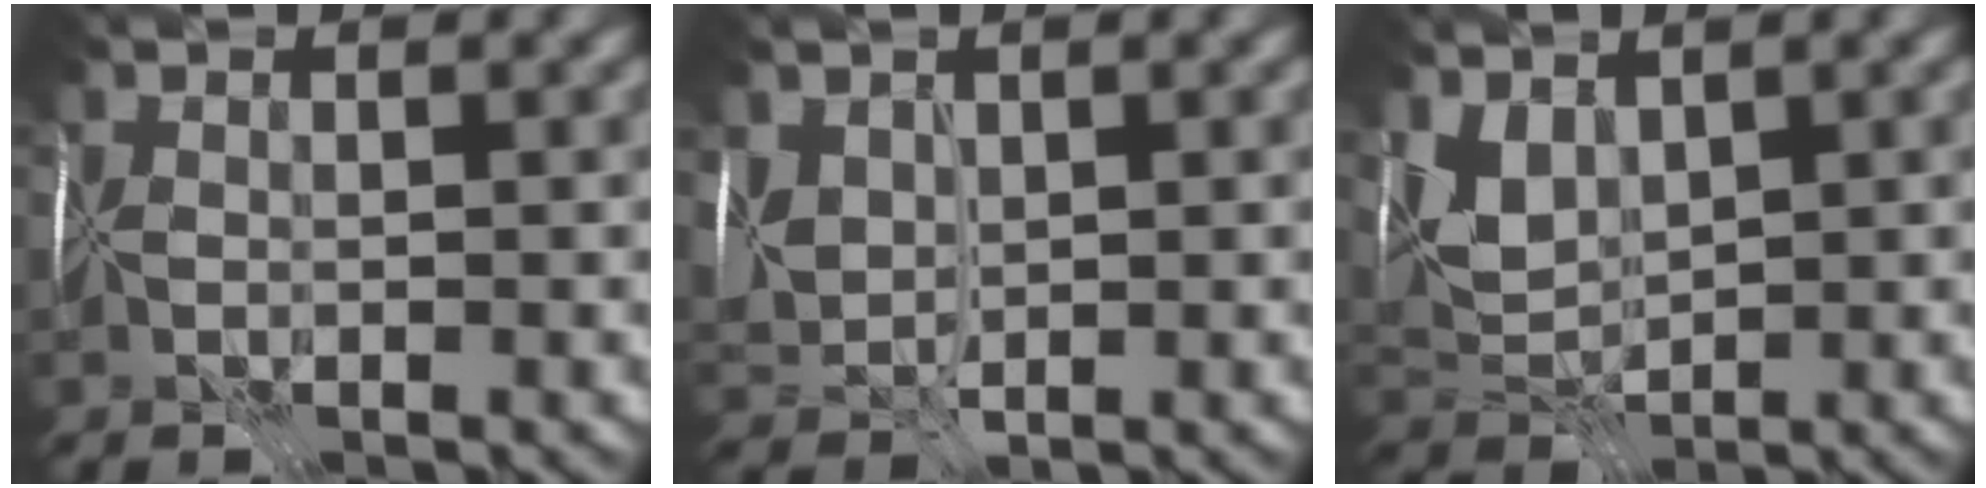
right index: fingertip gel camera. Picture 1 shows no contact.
{"total": 3.1, "force": [1.3, 2.2, 1.8], "torque": [-0.053, 0.005, 0.028]}
{"total": 3.3, "force": [2.0, 1.9, 1.9], "torque": [-0.044, -0.003, 0.043]}